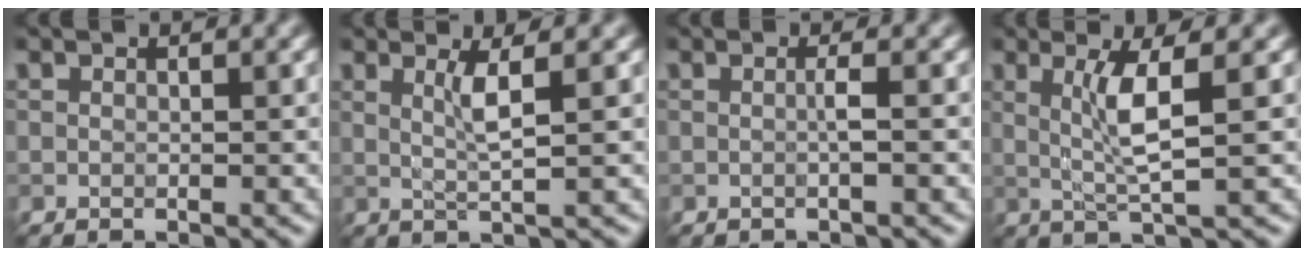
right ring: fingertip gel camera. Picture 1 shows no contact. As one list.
[{"total": 2.5, "force": [0.7, 0.4, 2.4], "torque": [-0.044, -0.002, 0.014]}, {"total": 1.1, "force": [-0.1, 0.1, 1.0], "torque": [-0.018, -0.002, -0.005]}, {"total": 3.7, "force": [0.8, 0.3, 3.6], "torque": [-0.077, -0.002, 0.021]}]